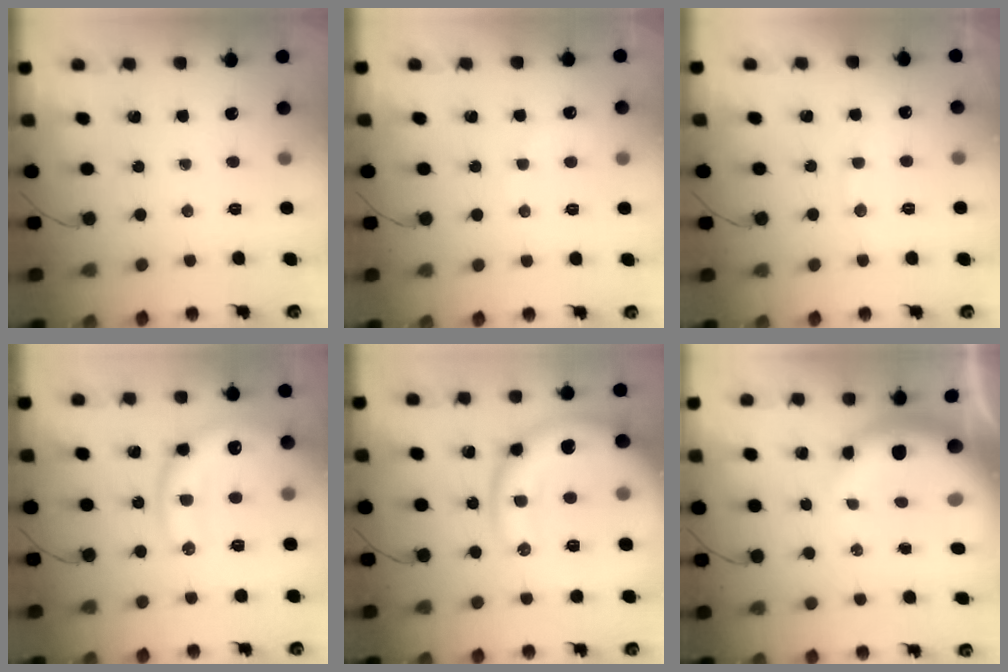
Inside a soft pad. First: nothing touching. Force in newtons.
{"total": 3.4, "press": 3.3, "slide": 1.0}
{"total": 7.0, "press": 6.9, "slide": 1.2}
{"total": 16.7, "press": 16.6, "slide": 1.9}
{"total": 20.3, "press": 20.1, "slide": 2.4}
{"total": 11.7, "press": 11.5, "slide": 2.3}